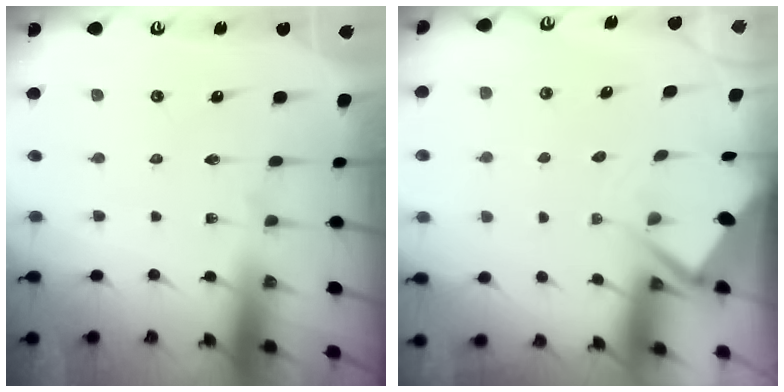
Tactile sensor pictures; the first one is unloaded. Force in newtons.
{"total": 3.4, "press": 3.4, "slide": 0.3}